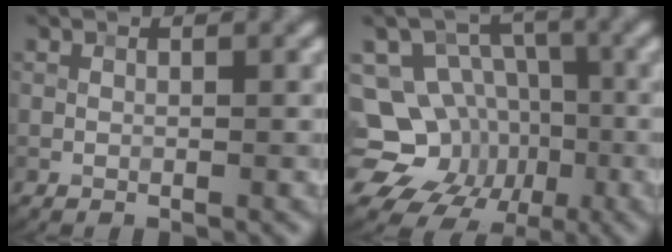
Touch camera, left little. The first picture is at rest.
{"total": 14.6, "force": [-5.1, 12.8, 4.7], "torque": [-0.103, -0.006, -0.090]}